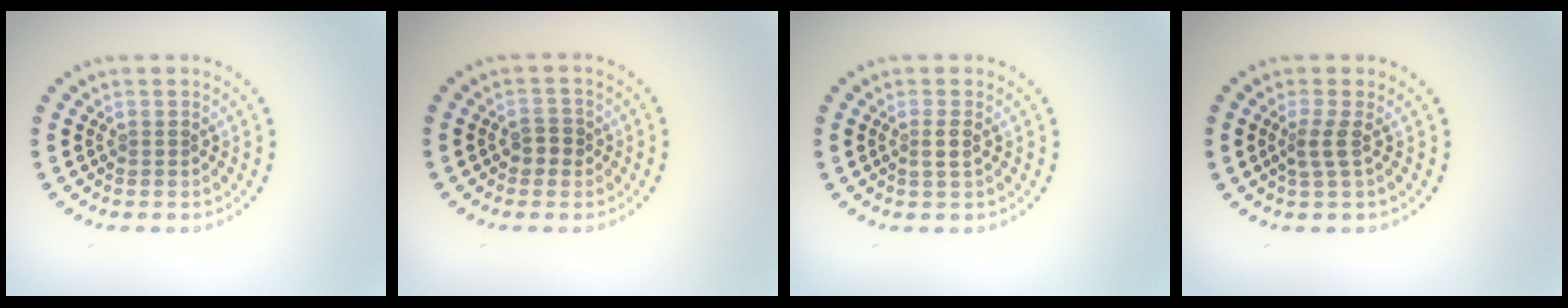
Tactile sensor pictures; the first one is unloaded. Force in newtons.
{"total": 1.8, "press": 1.8, "slide": 0.5}
{"total": 1.2, "press": 1.0, "slide": 0.7}
{"total": 1.9, "press": 1.3, "slide": 1.3}